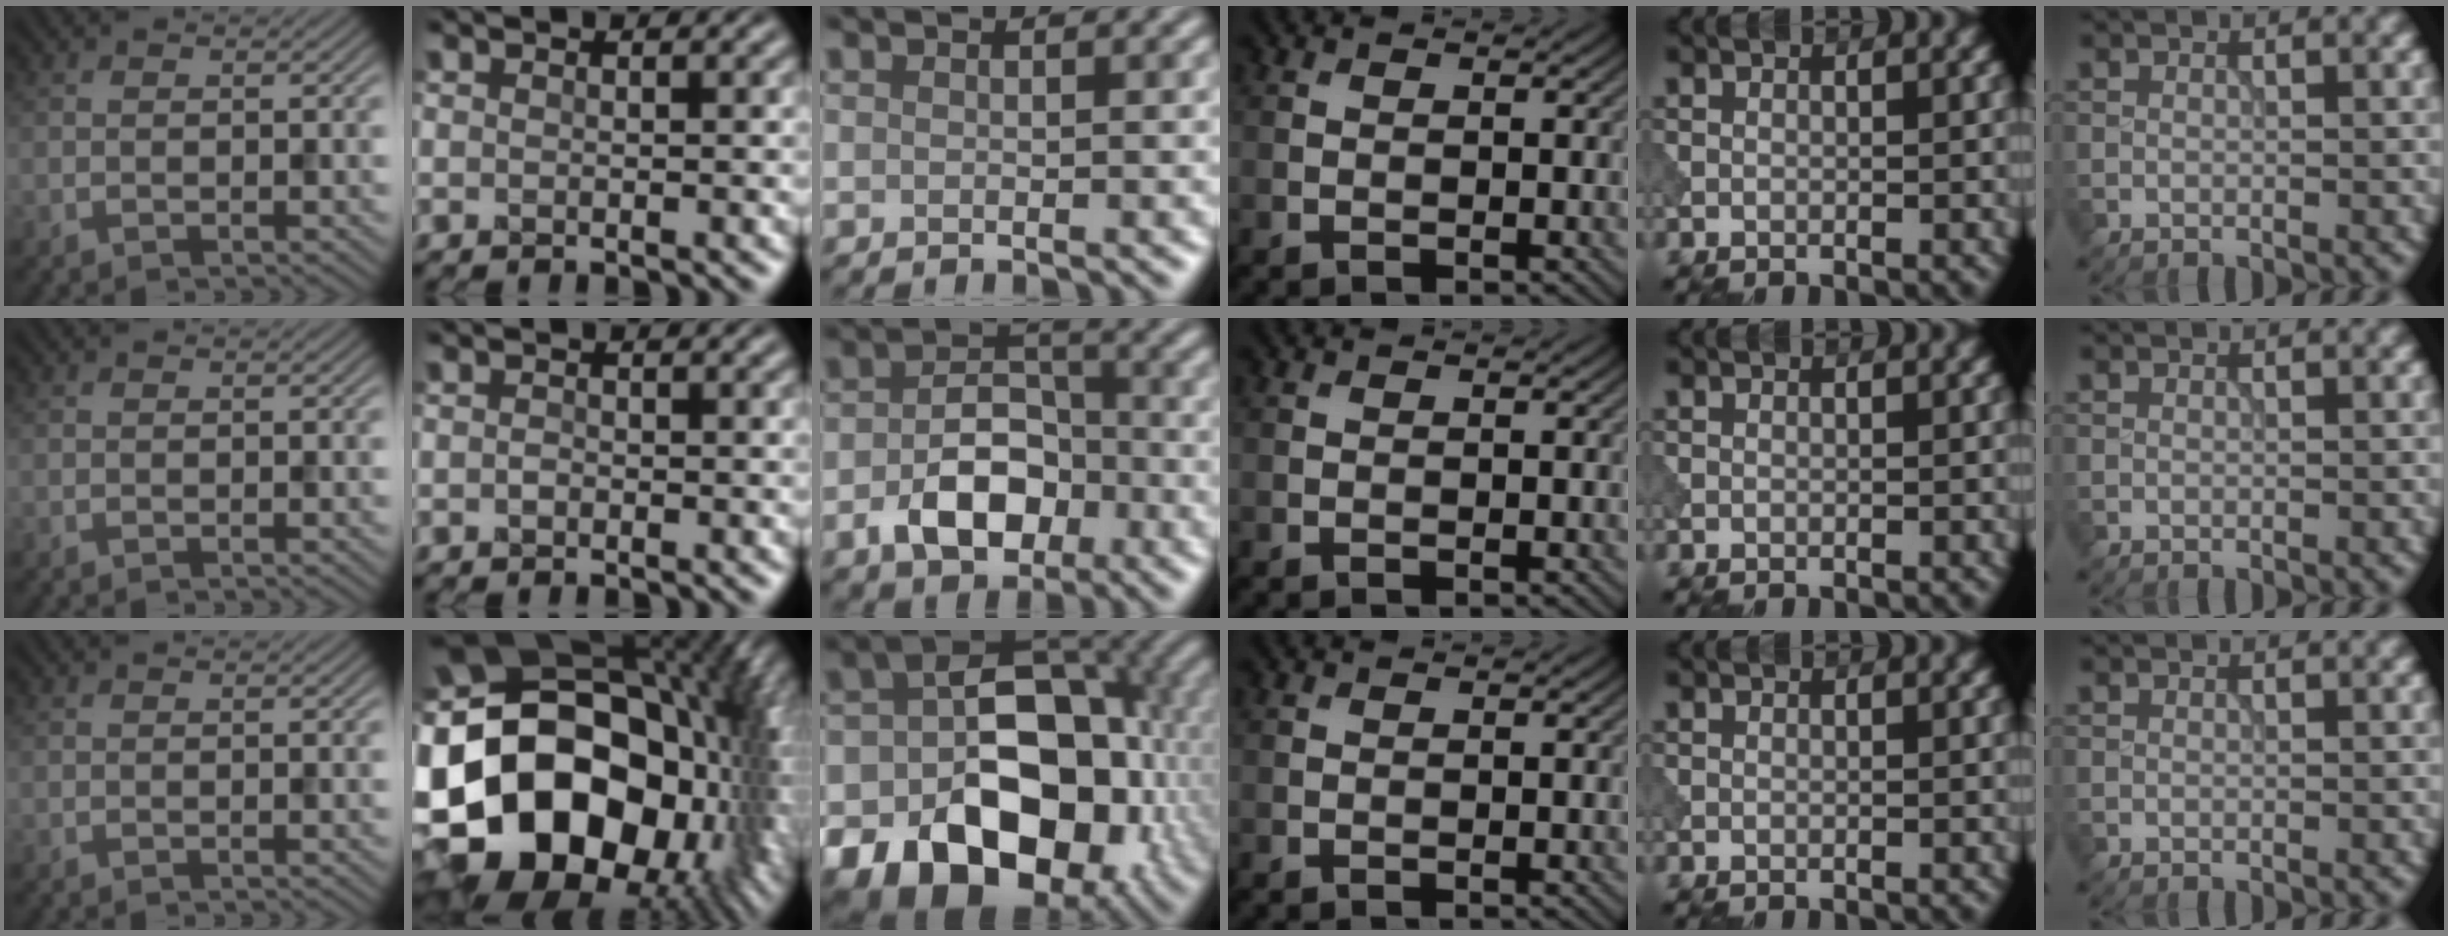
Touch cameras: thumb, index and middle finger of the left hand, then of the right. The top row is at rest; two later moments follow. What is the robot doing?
{"motion": "insert", "object": "peg toy"}